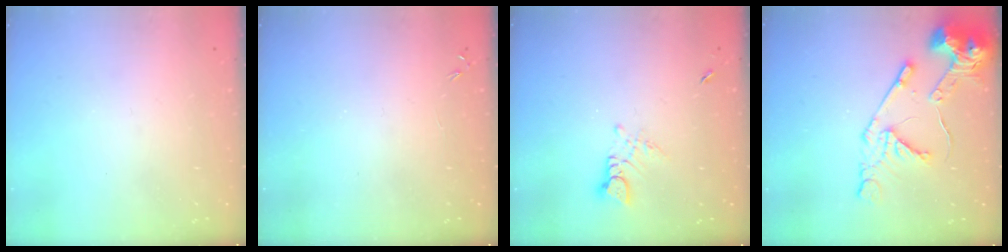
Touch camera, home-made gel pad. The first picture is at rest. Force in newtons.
{"total": 0.0}
{"total": 3.1, "press": 3.0, "slide": 0.3}
{"total": 16.5, "press": 16.4, "slide": 1.9}